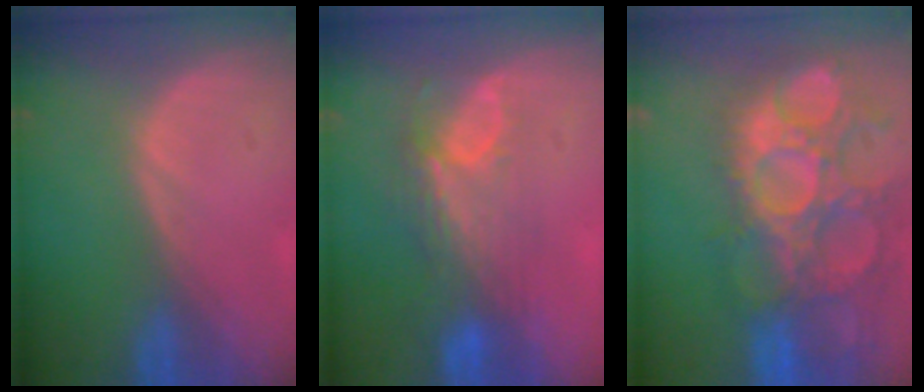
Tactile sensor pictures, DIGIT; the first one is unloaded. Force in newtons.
{"total": 7.5, "press": 6.6, "slide": 3.6}
{"total": 15.0, "press": 12.5, "slide": 8.2}